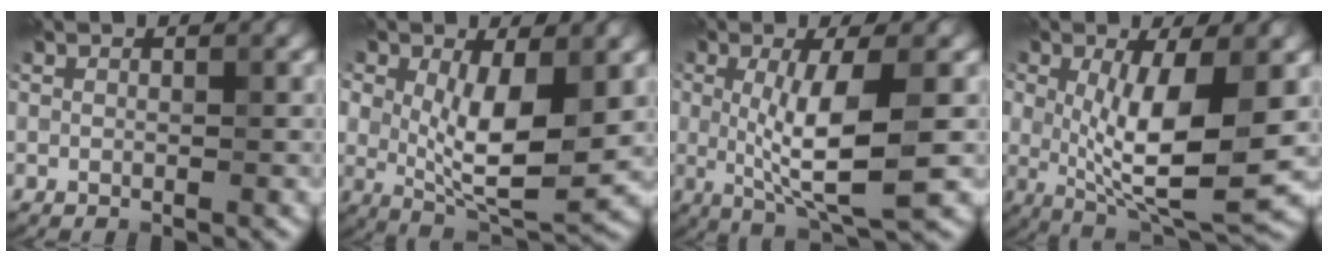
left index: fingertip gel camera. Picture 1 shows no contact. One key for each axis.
{"total": 7.8, "fx": 0.7, "fy": 3.8, "fz": 6.8, "tx": -0.133, "ty": -0.014, "tz": 0.018}
{"total": 7.0, "fx": -0.2, "fy": 1.7, "fz": 6.8, "tx": -0.124, "ty": -0.011, "tz": 0.000}
{"total": 8.8, "fx": 0.1, "fy": 3.1, "fz": 8.3, "tx": -0.152, "ty": -0.018, "tz": 0.008}